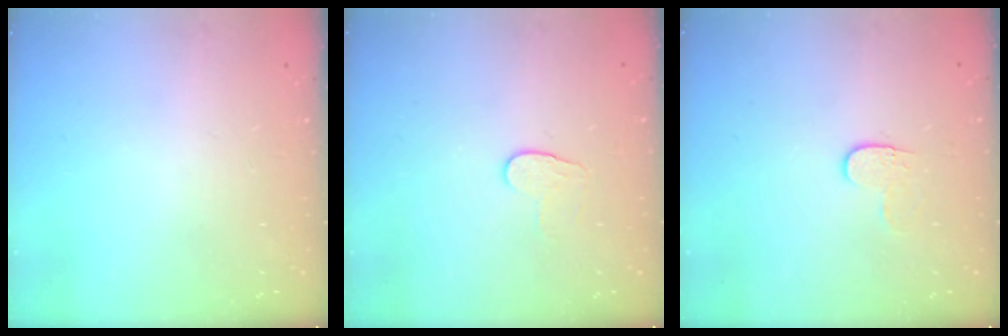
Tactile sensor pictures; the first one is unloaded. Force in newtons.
{"total": 6.2, "press": 6.1, "slide": 0.5}
{"total": 3.8, "press": 3.8, "slide": 0.5}